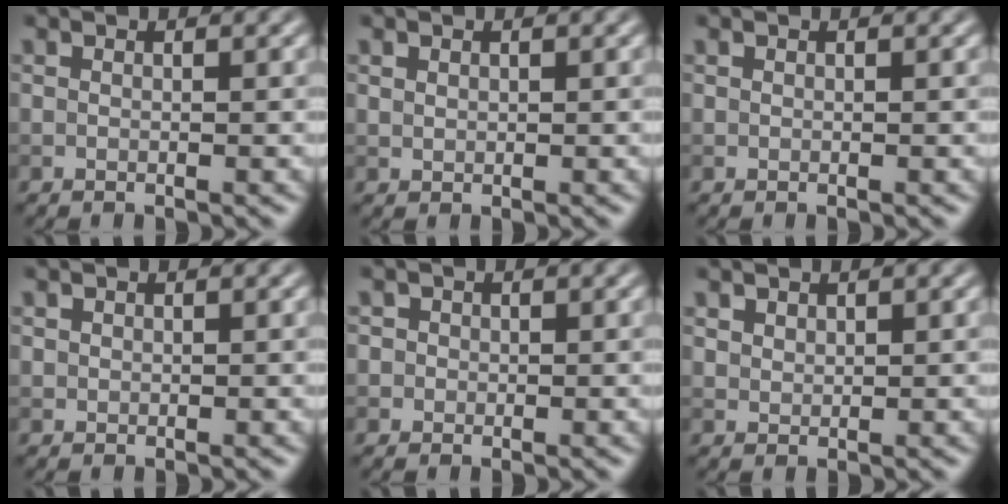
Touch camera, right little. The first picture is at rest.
{"total": 0.7, "force": [0.4, 0.5, 0.2], "torque": [-0.003, -0.003, 0.012]}
{"total": 0.0}
{"total": 0.6, "force": [0.2, 0.5, 0.0], "torque": [0.005, -0.004, 0.008]}
{"total": 1.4, "force": [0.3, 1.3, 0.3], "torque": [0.010, 0.002, 0.003]}
{"total": 1.2, "force": [0.9, 0.7, 0.2], "torque": [-0.006, -0.005, 0.026]}